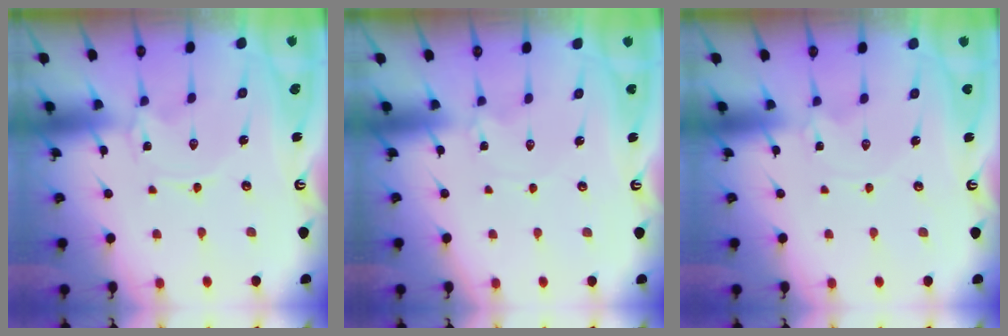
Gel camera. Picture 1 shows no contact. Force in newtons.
{"total": 1.5, "press": 1.5, "slide": 0.2}
{"total": 1.5, "press": 1.4, "slide": 0.2}